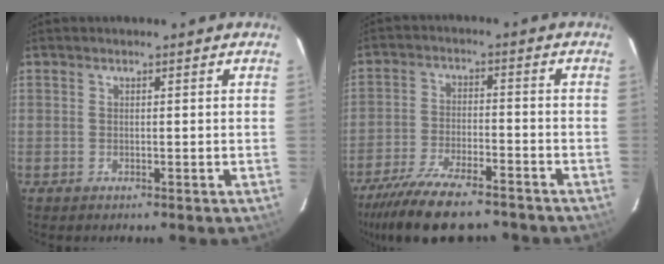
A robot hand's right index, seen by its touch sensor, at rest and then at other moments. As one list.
[{"total": 15.5, "force": [-12.7, 4.2, 7.8], "torque": [-0.171, -0.023, -0.212]}]